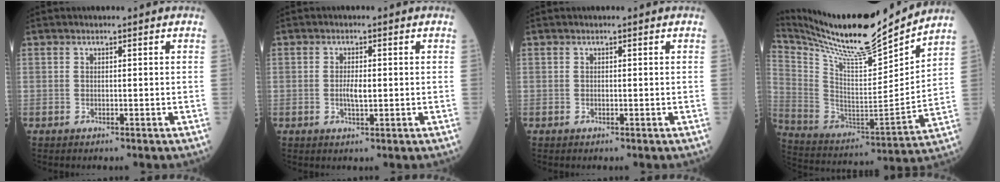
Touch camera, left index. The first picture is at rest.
{"total": 2.5, "force": [-0.2, 0.7, 2.3], "torque": [-0.049, 0.000, -0.002]}
{"total": 0.0}
{"total": 22.4, "force": [20.1, 1.0, 9.8], "torque": [-0.203, -0.034, 0.342]}